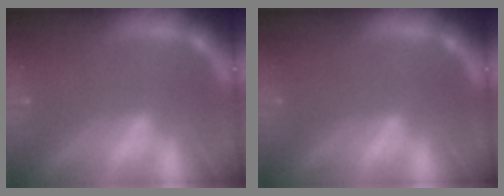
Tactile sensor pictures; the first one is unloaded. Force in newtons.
{"total": 0.0}